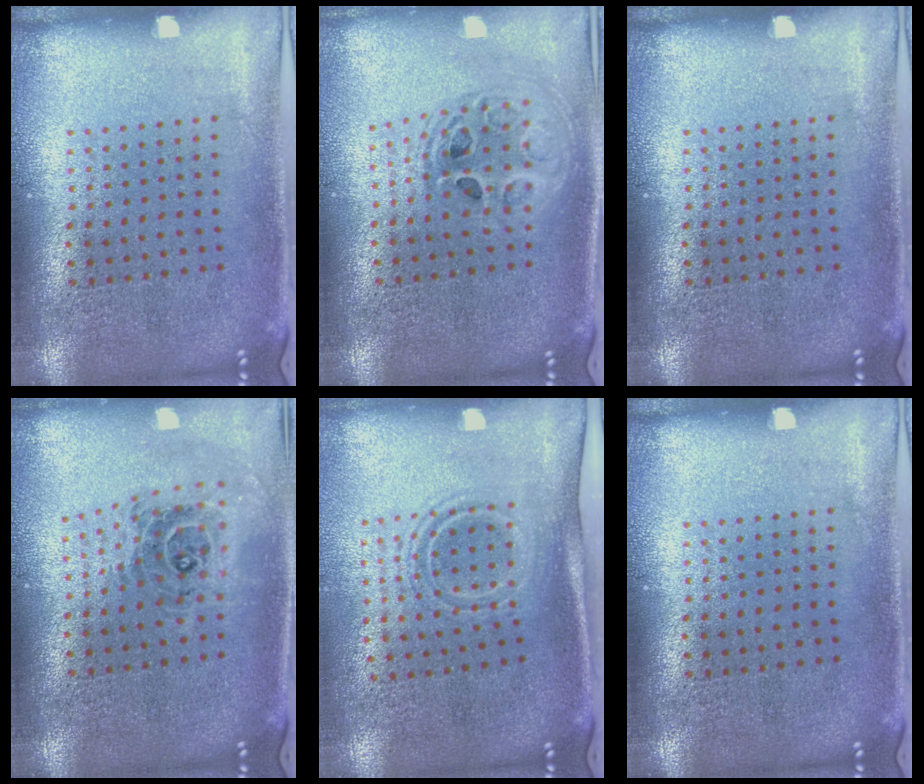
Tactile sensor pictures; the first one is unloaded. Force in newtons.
{"total": 2.0, "press": 1.6, "slide": 1.2}
{"total": 0.0}
{"total": 0.9, "press": 0.9, "slide": 0.2}
{"total": 1.6, "press": 1.1, "slide": 1.1}
{"total": 0.0}